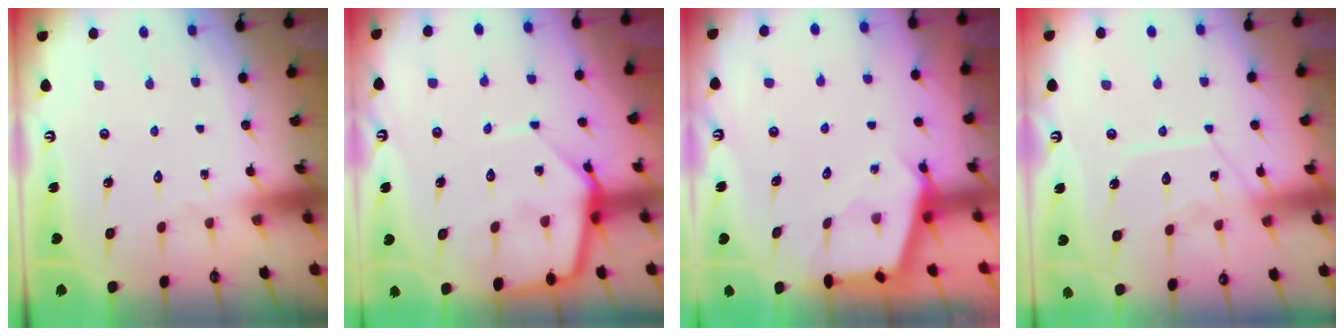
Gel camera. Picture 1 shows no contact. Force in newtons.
{"total": 10.5, "press": 10.4, "slide": 0.9}
{"total": 3.0, "press": 3.0, "slide": 0.3}
{"total": 10.7, "press": 10.7, "slide": 1.0}